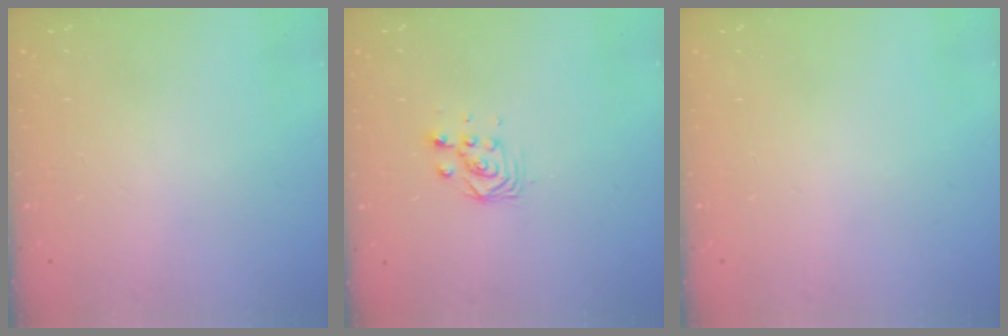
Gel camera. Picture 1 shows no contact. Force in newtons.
{"total": 3.1, "press": 3.1, "slide": 0.0}
{"total": 0.0}